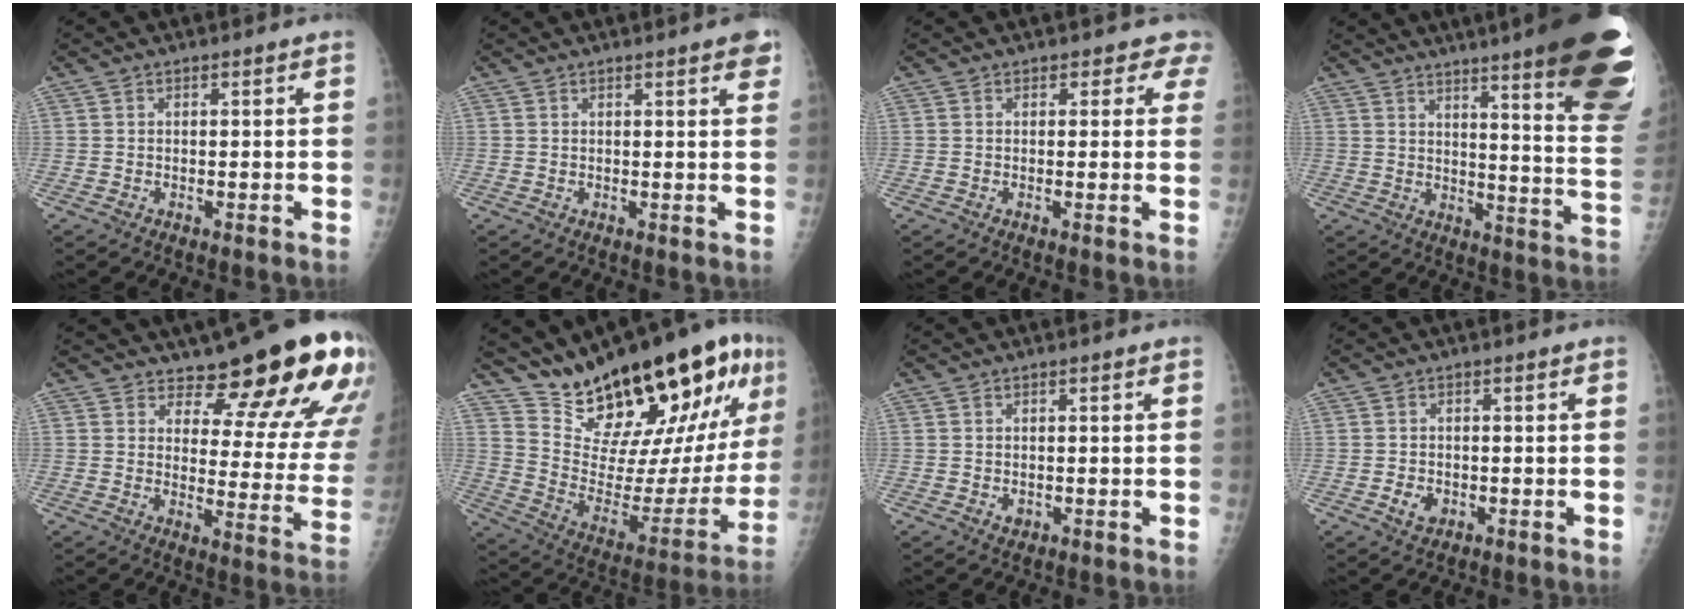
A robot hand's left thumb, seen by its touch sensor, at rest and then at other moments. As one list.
[{"total": 3.5, "force": [2.0, 0.8, 2.8], "torque": [-0.026, -0.002, 0.019]}, {"total": 2.9, "force": [2.1, 2.0, 0.6], "torque": [0.025, -0.009, 0.002]}, {"total": 27.6, "force": [18.1, 3.5, 20.5], "torque": [-0.196, -0.095, 0.227]}, {"total": 17.7, "force": [13.8, 5.2, 9.8], "torque": [-0.082, -0.106, 0.165]}, {"total": 29.6, "force": [19.0, 9.6, 20.4], "torque": [-0.281, -0.086, 0.304]}, {"total": 1.5, "force": [-0.3, 1.3, 0.7], "torque": [-0.004, 0.001, -0.001]}, {"total": 3.0, "force": [-1.0, 2.4, 1.6], "torque": [-0.020, 0.002, -0.013]}]